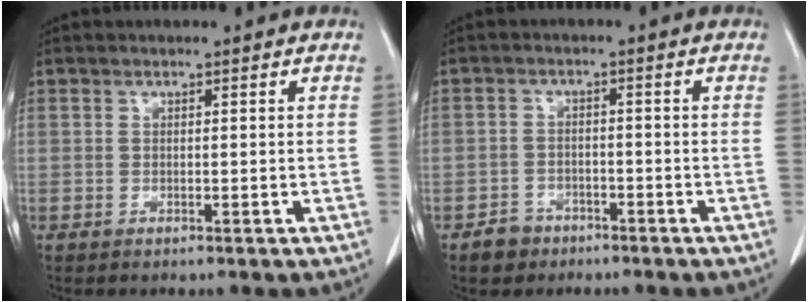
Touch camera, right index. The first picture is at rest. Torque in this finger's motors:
{"motor_torque": [-0.84, 0.48, -1.00, -0.21]}